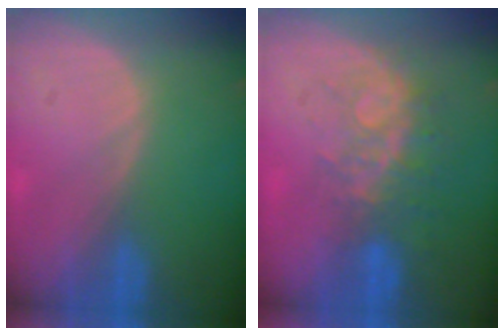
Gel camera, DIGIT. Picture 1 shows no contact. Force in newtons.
{"total": 8.4, "press": 7.0, "slide": 4.7}